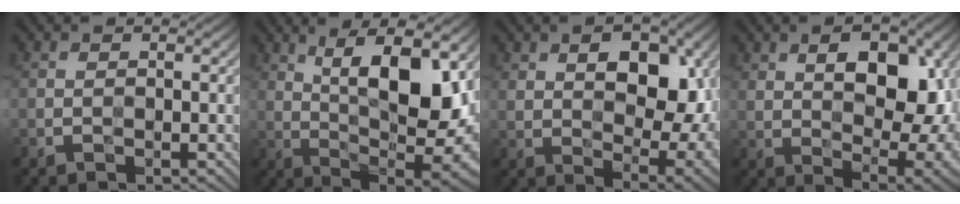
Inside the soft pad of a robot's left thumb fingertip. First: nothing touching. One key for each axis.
{"total": 15.5, "fx": 5.1, "fy": 6.0, "fz": 13.3, "tx": -0.202, "ty": 0.025, "tz": 0.075}
{"total": 13.0, "fx": 3.9, "fy": 7.3, "fz": 10.0, "tx": -0.143, "ty": 0.006, "tz": 0.066}
{"total": 14.1, "fx": 3.8, "fy": 7.5, "fz": 11.2, "tx": -0.149, "ty": 0.015, "tz": 0.061}